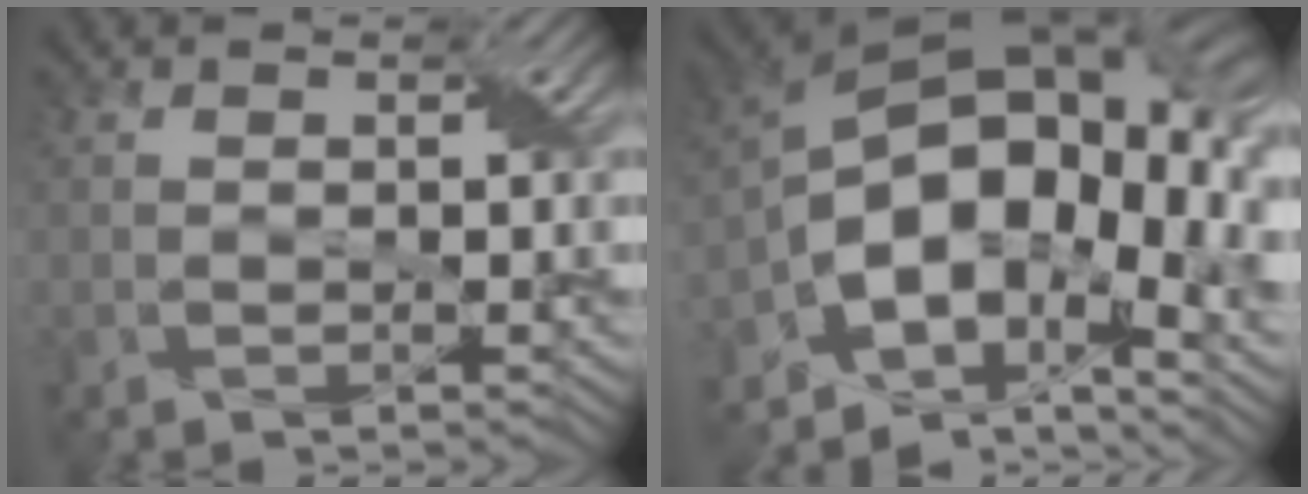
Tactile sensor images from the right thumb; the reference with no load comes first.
{"total": 17.2, "force": [-4.4, 10.3, 13.0], "torque": [-0.225, -0.017, -0.068]}